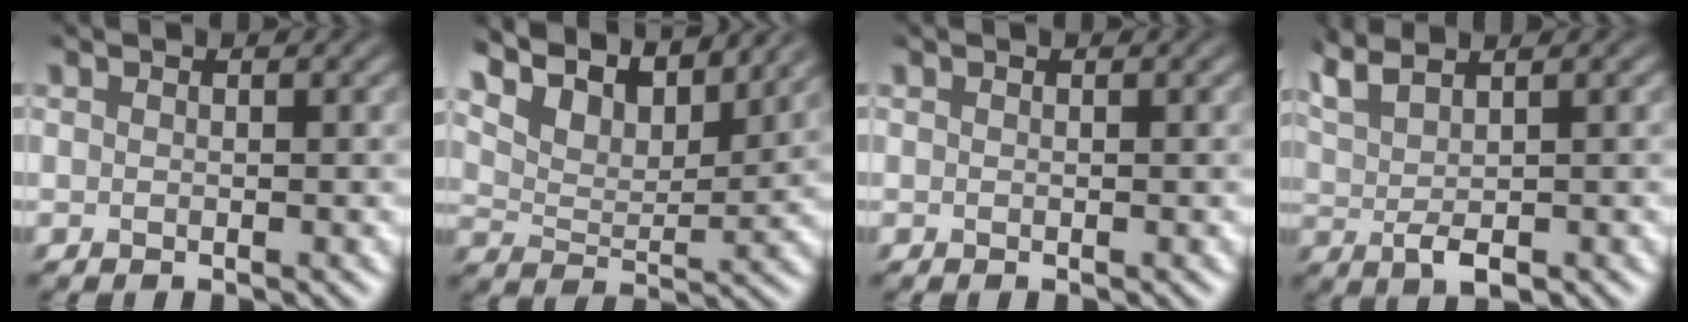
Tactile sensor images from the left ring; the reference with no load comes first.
{"total": 9.6, "force": [8.4, 2.7, 3.8], "torque": [-0.094, 0.001, 0.134]}
{"total": 0.0}
{"total": 3.7, "force": [1.5, 1.0, 3.2], "torque": [-0.070, 0.006, 0.036]}